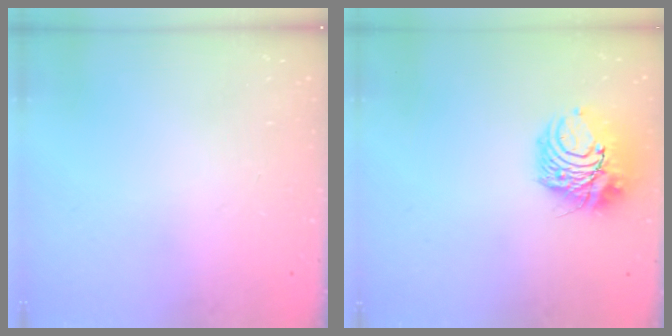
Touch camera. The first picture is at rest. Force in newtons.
{"total": 10.3, "press": 10.1, "slide": 1.6}